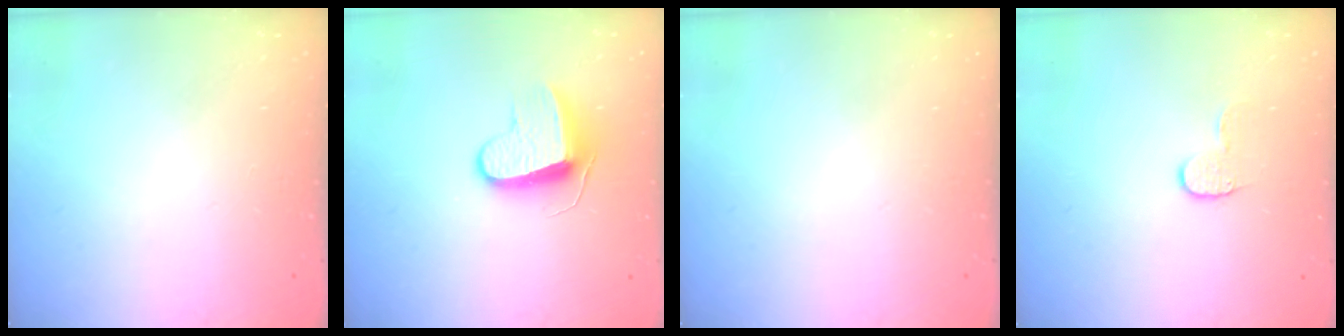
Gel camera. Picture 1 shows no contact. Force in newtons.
{"total": 9.0, "press": 9.0, "slide": 0.2}
{"total": 0.0}
{"total": 5.7, "press": 5.7, "slide": 0.5}